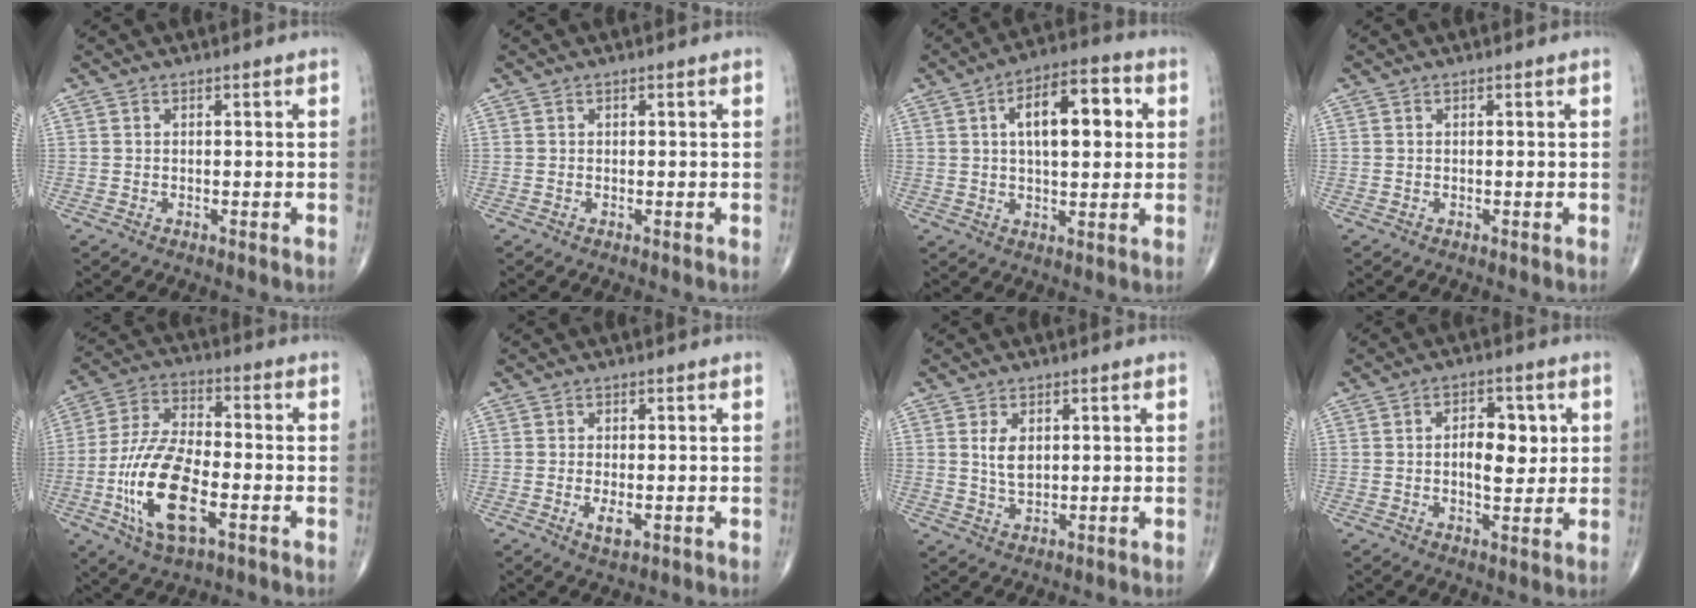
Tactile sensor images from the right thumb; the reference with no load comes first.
{"total": 0.0}
{"total": 13.3, "force": [3.0, 6.1, 11.4], "torque": [-0.154, 0.014, 0.041]}
{"total": 0.0}
{"total": 16.6, "force": [-5.1, 7.2, 14.1], "torque": [-0.284, 0.018, -0.092]}
{"total": 3.0, "force": [-0.7, 1.3, 2.6], "torque": [-0.046, -0.006, -0.011]}
{"total": 4.1, "force": [1.0, 2.3, 3.2], "torque": [-0.056, -0.009, 0.024]}
{"total": 7.5, "force": [1.0, 4.1, 6.2], "torque": [-0.067, -0.002, 0.013]}